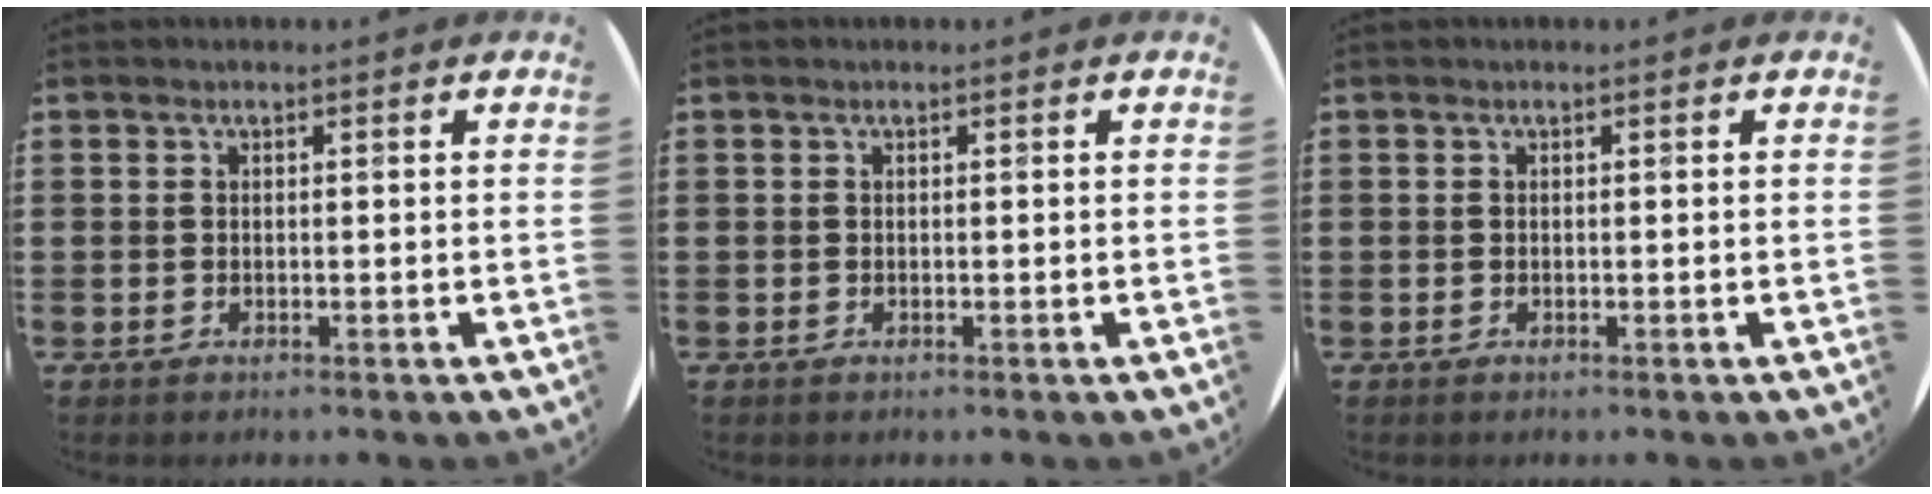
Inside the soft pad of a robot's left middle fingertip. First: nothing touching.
{"total": 0.0}
{"total": 0.0}